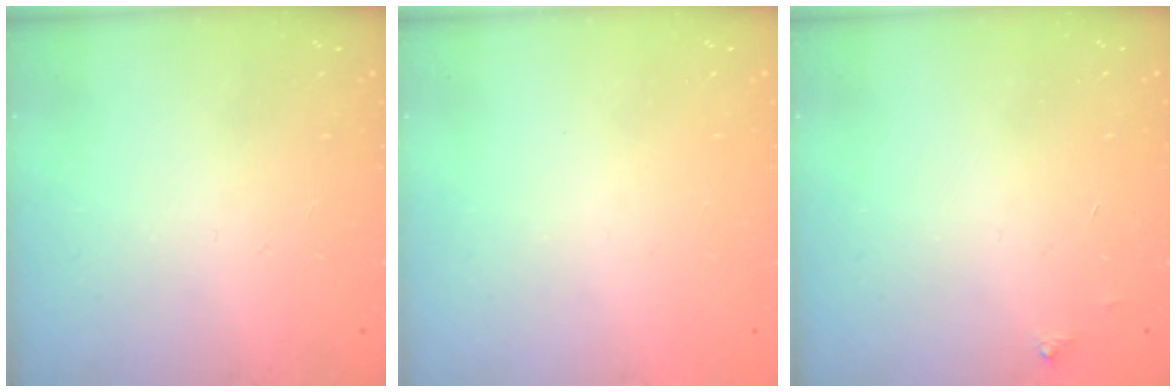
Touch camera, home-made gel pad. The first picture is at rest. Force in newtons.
{"total": 1.5, "press": 1.5, "slide": 0.1}
{"total": 2.5, "press": 2.5, "slide": 0.4}